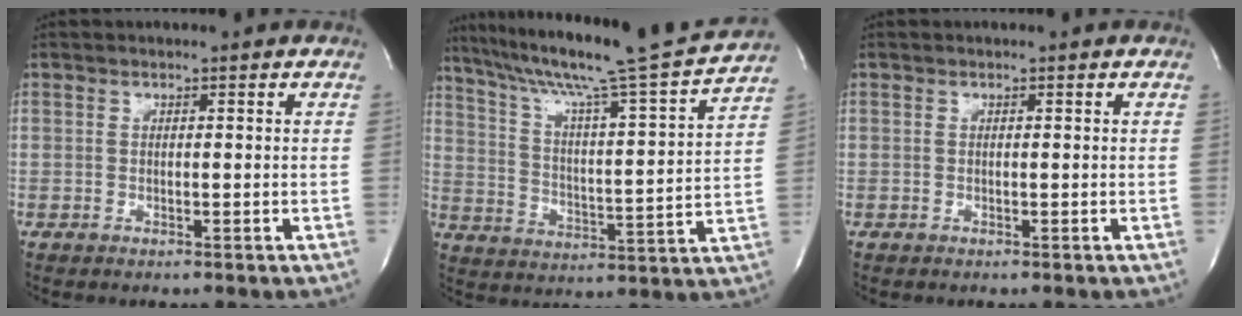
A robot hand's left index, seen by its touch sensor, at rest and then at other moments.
{"total": 21.6, "force": [18.6, -1.7, 10.7], "torque": [-0.185, -0.026, 0.275]}
{"total": 0.0}